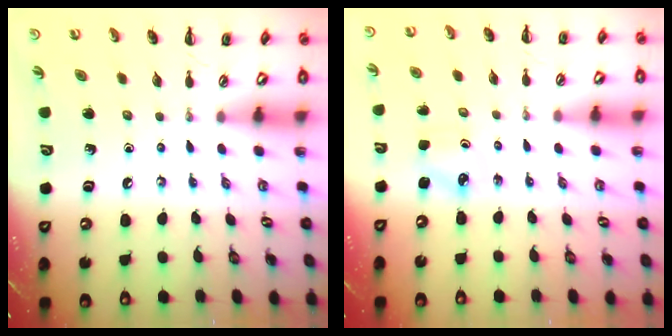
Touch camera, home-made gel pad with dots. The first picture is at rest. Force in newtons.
{"total": 2.0, "press": 2.0, "slide": 0.5}